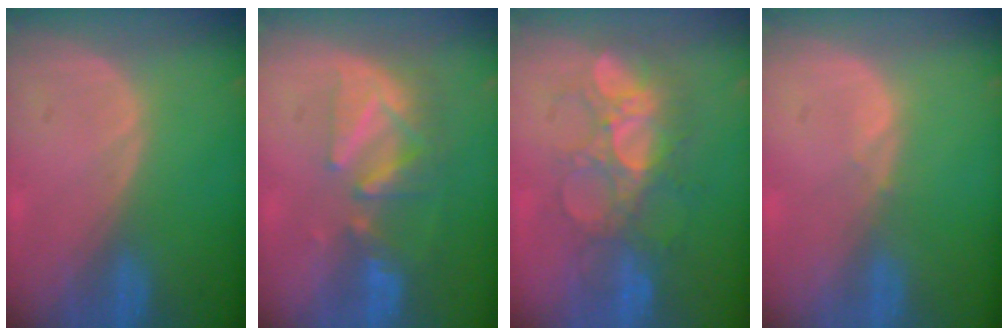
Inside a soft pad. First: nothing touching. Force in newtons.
{"total": 8.2, "press": 7.4, "slide": 3.5}
{"total": 8.5, "press": 8.3, "slide": 1.8}
{"total": 0.5, "press": 0.5, "slide": 0.2}